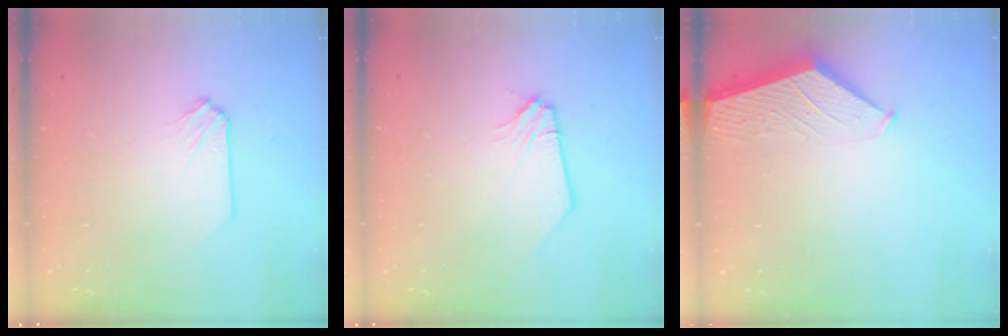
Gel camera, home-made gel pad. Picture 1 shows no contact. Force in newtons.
{"total": 0.0}
{"total": 1.9, "press": 1.9, "slide": 0.2}